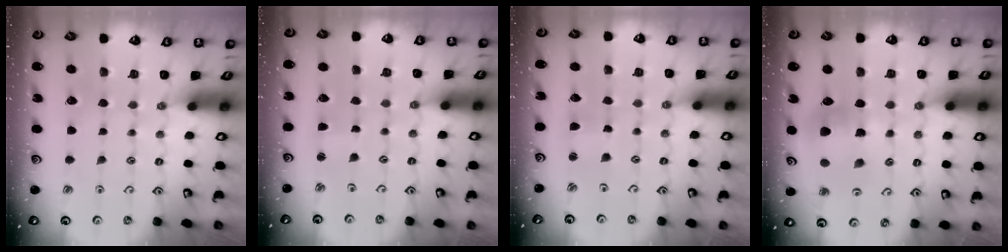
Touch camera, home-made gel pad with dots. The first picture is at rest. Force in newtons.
{"total": 1.6, "press": 1.6, "slide": 0.2}
{"total": 2.5, "press": 2.5, "slide": 0.2}
{"total": 7.5, "press": 7.4, "slide": 1.1}